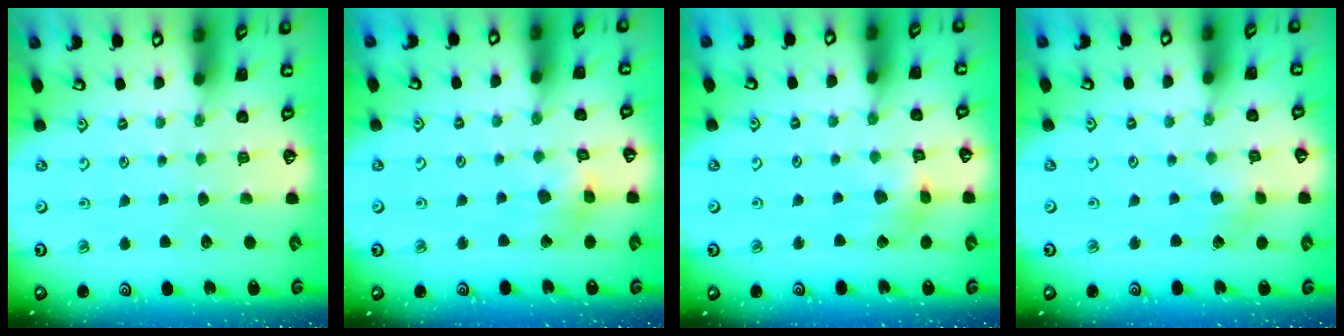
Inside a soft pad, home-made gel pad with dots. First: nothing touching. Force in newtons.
{"total": 7.6, "press": 7.6, "slide": 0.8}
{"total": 6.5, "press": 6.5, "slide": 0.6}
{"total": 4.1, "press": 4.0, "slide": 0.4}